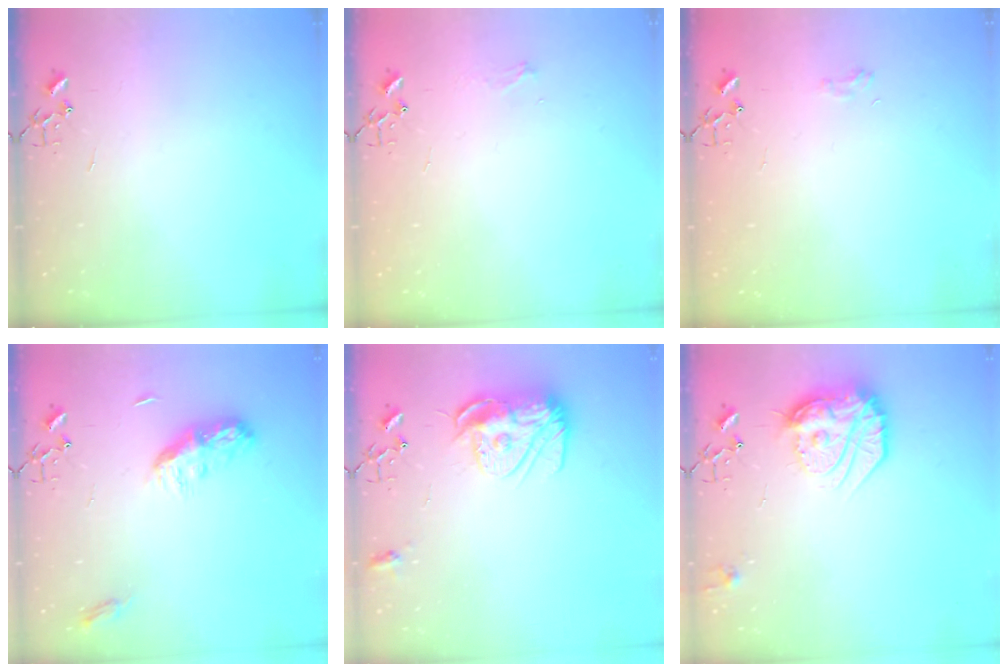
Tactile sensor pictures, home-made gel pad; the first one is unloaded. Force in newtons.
{"total": 4.7, "press": 4.7, "slide": 0.6}
{"total": 5.5, "press": 5.4, "slide": 0.7}
{"total": 9.4, "press": 9.4, "slide": 0.1}
{"total": 13.9, "press": 13.8, "slide": 1.2}
{"total": 20.0, "press": 19.9, "slide": 1.6}